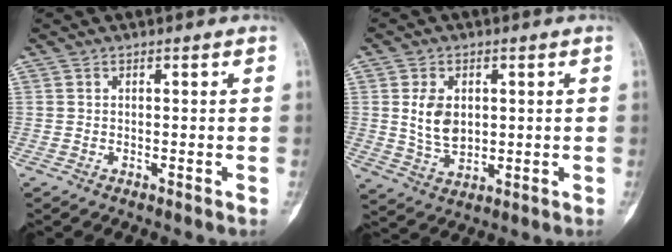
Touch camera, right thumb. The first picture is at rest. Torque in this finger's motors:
{"motor_torque": [0.95, 0.82, 0.45, -0.57, 0.09]}